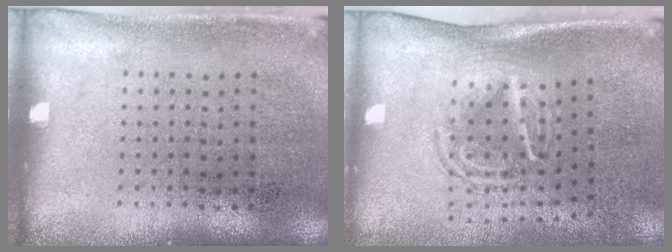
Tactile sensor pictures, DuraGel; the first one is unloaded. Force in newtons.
{"total": 1.6, "press": 1.2, "slide": 1.1}